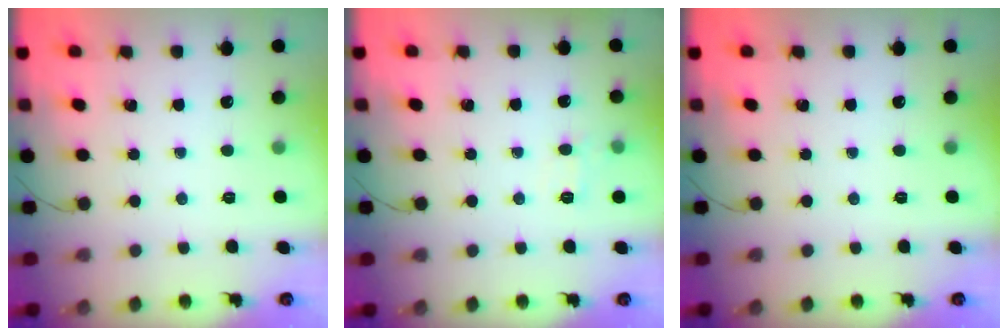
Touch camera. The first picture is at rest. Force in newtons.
{"total": 6.4, "press": 6.2, "slide": 1.7}
{"total": 0.0}